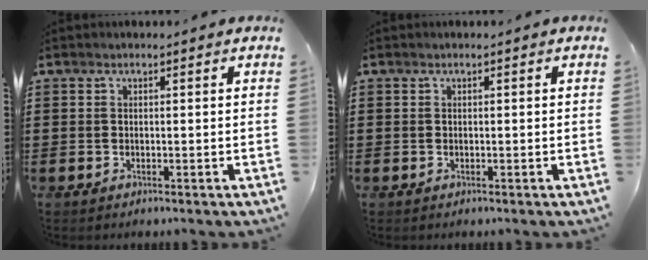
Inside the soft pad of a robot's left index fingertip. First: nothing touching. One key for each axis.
{"total": 0.0}